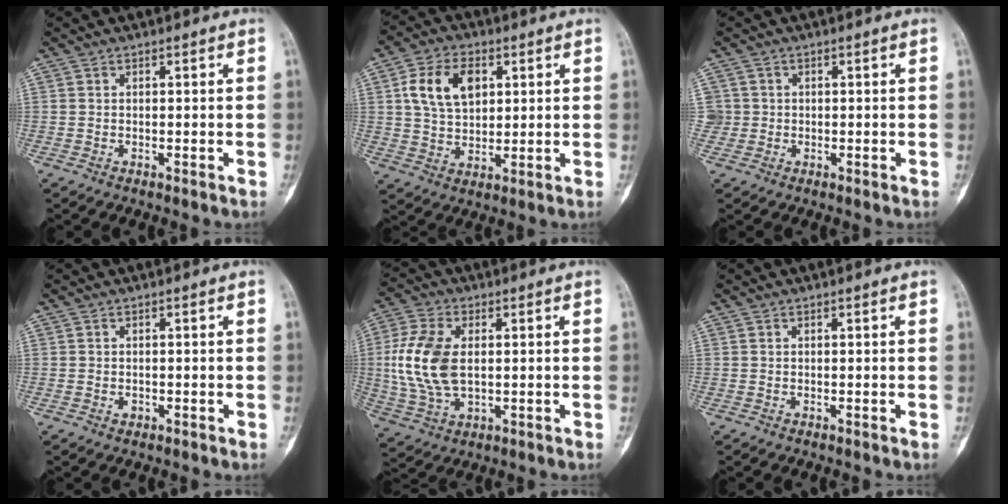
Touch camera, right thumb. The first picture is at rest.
{"total": 10.8, "force": [3.2, 7.0, 7.6], "torque": [-0.125, -0.002, 0.060]}
{"total": 2.7, "force": [0.2, 2.7, 0.0], "torque": [0.018, 0.006, 0.005]}
{"total": 0.9, "force": [-0.3, 0.7, 0.4], "torque": [-0.004, 0.003, -0.004]}
{"total": 13.1, "force": [0.9, 7.7, 10.5], "torque": [-0.228, 0.001, 0.020]}
{"total": 0.0}